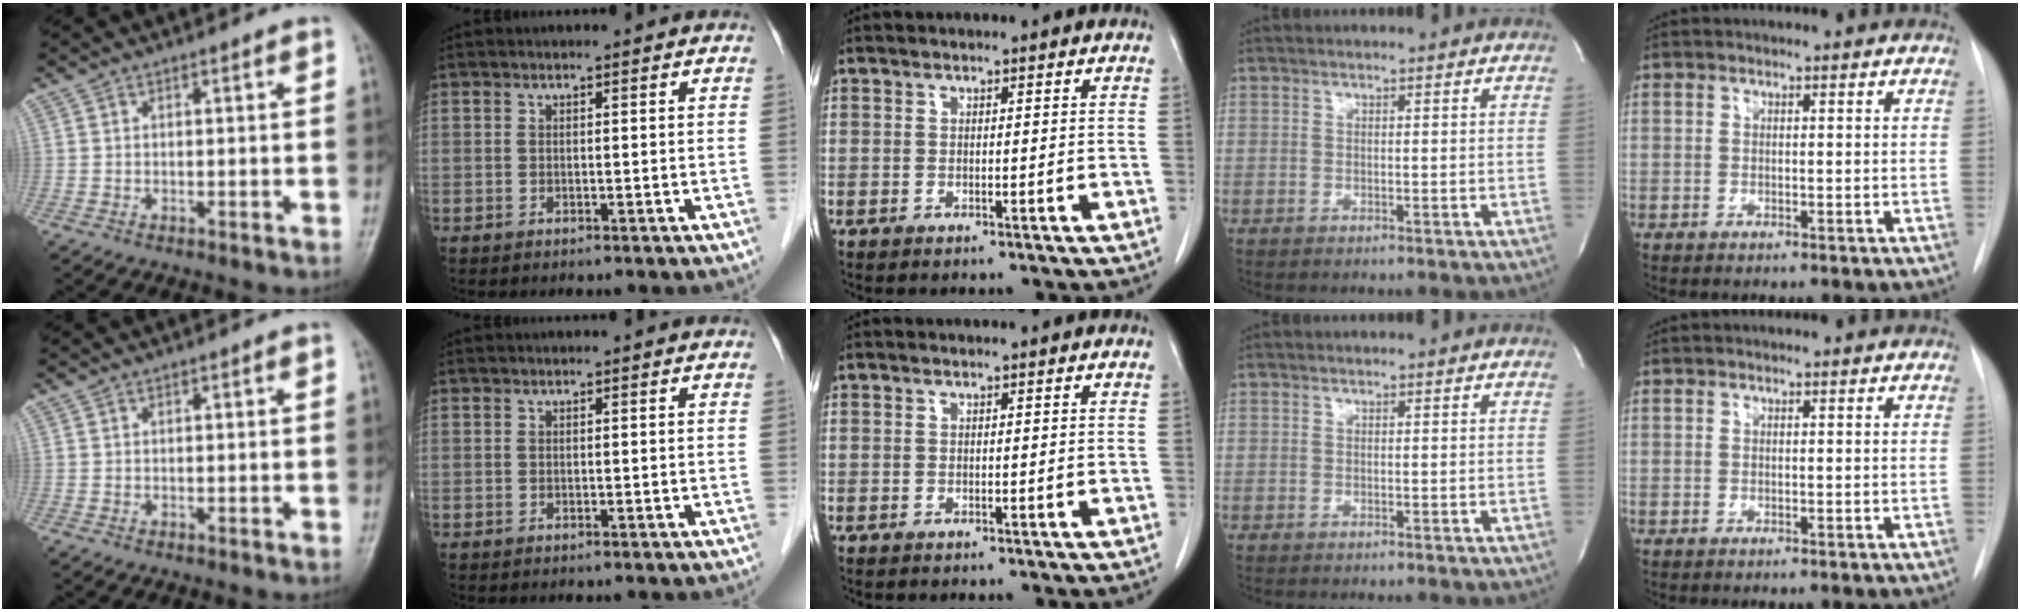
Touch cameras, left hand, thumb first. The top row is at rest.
{}